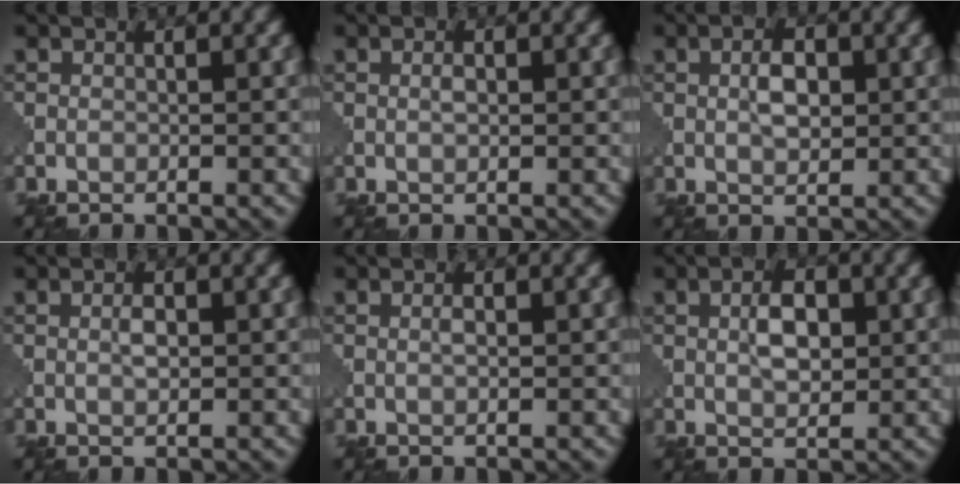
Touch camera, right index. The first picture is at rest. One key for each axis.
{"total": 0.9, "fx": 0.3, "fy": 0.3, "fz": 0.8, "tx": -0.015, "ty": 0.000, "tz": 0.008}
{"total": 2.5, "fx": 0.6, "fy": 1.3, "fz": 2.1, "tx": -0.038, "ty": 0.001, "tz": 0.011}
{"total": 1.2, "fx": 0.3, "fy": 0.5, "fz": 1.1, "tx": -0.019, "ty": 0.001, "tz": 0.008}
{"total": 0.8, "fx": 0.3, "fy": 0.1, "fz": 0.7, "tx": -0.014, "ty": 0.000, "tz": 0.008}
{"total": 3.0, "fx": 0.7, "fy": 1.5, "fz": 2.5, "tx": -0.045, "ty": 0.002, "tz": 0.012}